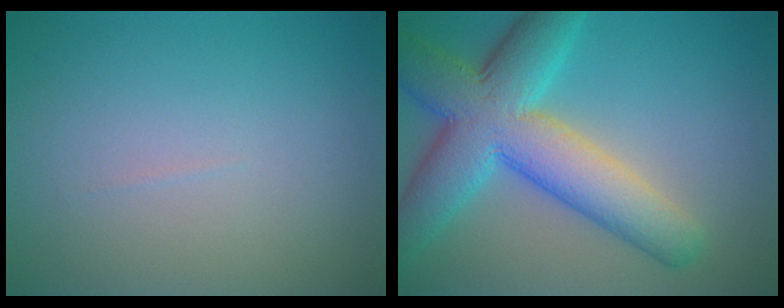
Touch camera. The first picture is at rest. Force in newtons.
{"total": 10.0, "press": 10.0, "slide": 0.3}